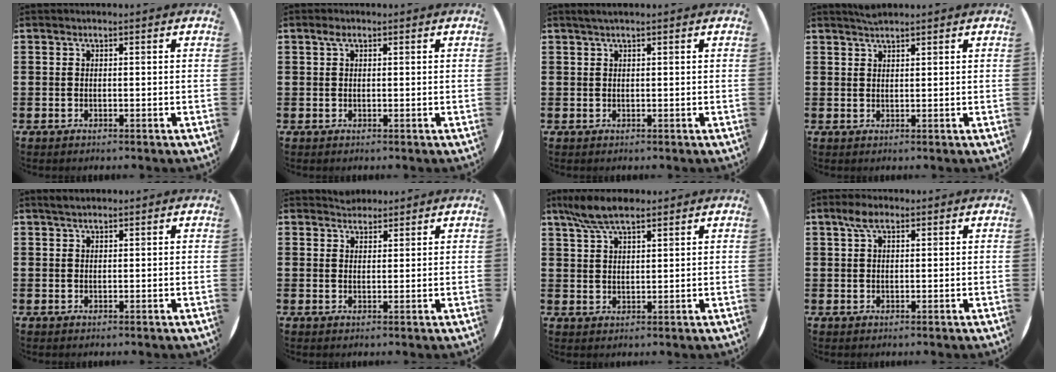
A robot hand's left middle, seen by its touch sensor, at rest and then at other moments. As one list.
[{"total": 1.2, "force": [0.5, 0.6, 0.8], "torque": [-0.010, 0.002, 0.007]}, {"total": 0.8, "force": [0.5, -0.1, 0.6], "torque": [-0.011, 0.002, 0.009]}, {"total": 1.5, "force": [1.5, 0.0, 0.3], "torque": [-0.007, 0.001, 0.029]}, {"total": 1.1, "force": [1.0, 0.2, 0.5], "torque": [-0.012, 0.003, 0.018]}, {"total": 1.9, "force": [1.8, 0.6, -0.1], "torque": [0.007, 0.003, 0.034]}, {"total": 6.2, "force": [4.9, 1.8, 3.4], "torque": [-0.078, -0.003, 0.091]}, {"total": 3.1, "force": [1.8, 1.4, 2.0], "torque": [-0.038, 0.005, 0.031]}]